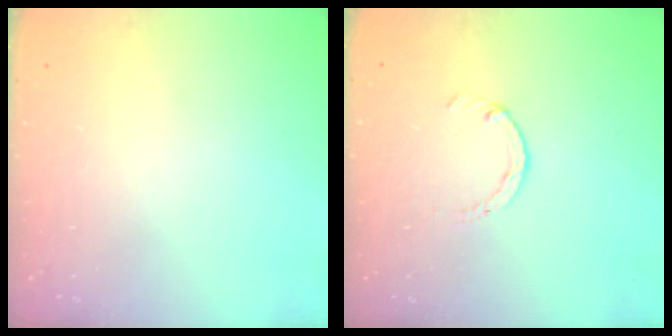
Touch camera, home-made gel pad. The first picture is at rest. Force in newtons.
{"total": 1.1, "press": 1.1, "slide": 0.2}